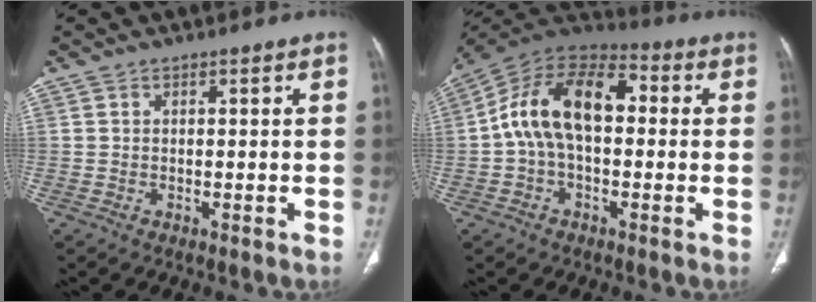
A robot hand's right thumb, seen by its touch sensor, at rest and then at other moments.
{"total": 15.6, "force": [0.7, 9.4, 12.4], "torque": [-0.205, 0.047, 0.000]}